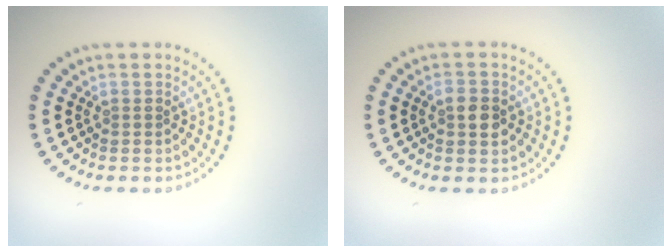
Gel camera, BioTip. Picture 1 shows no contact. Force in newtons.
{"total": 2.5, "press": 2.5, "slide": 0.1}